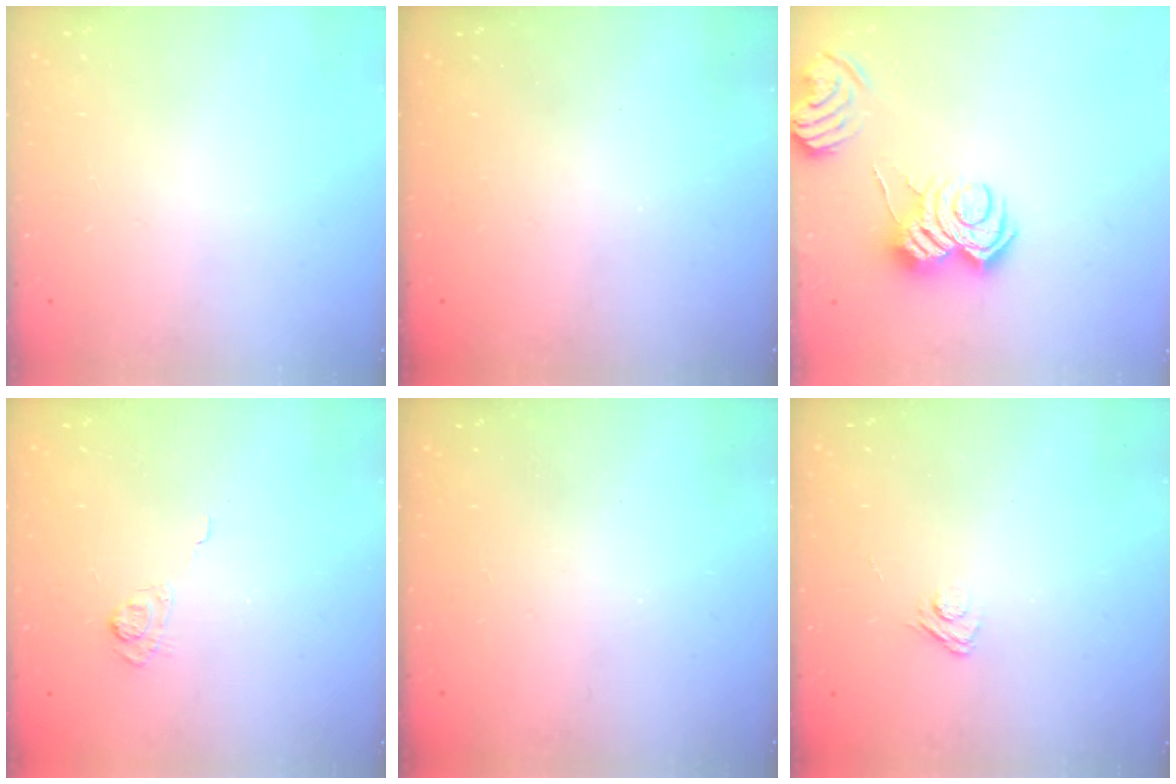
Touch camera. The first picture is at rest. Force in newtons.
{"total": 1.8, "press": 1.7, "slide": 0.5}
{"total": 11.0, "press": 11.0, "slide": 0.6}
{"total": 3.7, "press": 3.4, "slide": 1.5}
{"total": 2.4, "press": 2.3, "slide": 0.7}
{"total": 3.0, "press": 2.7, "slide": 1.4}